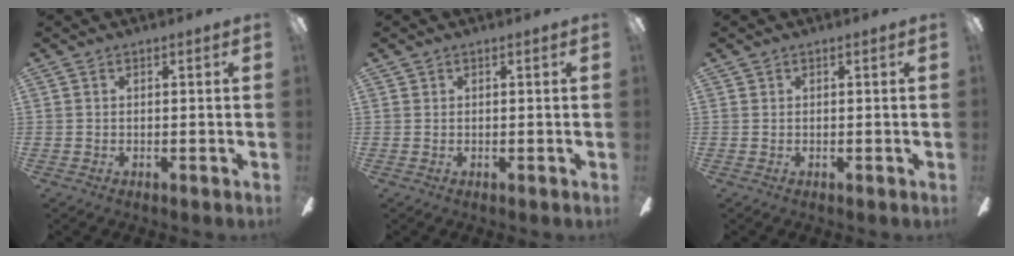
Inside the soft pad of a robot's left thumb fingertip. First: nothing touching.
{"total": 0.0}
{"total": 0.0}